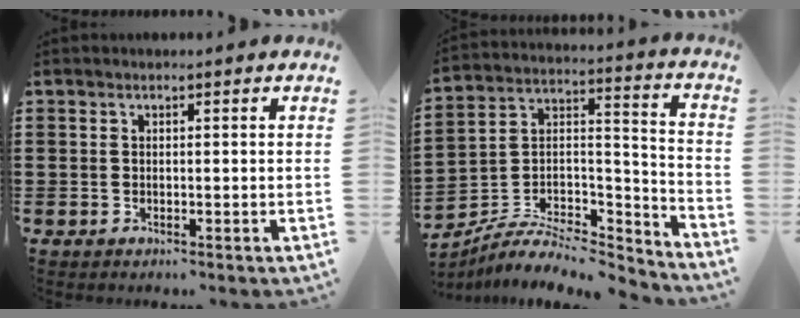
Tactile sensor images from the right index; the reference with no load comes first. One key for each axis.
{"total": 7.0, "fx": -5.6, "fy": 3.1, "fz": 2.8, "tx": -0.052, "ty": 0.006, "tz": -0.107}